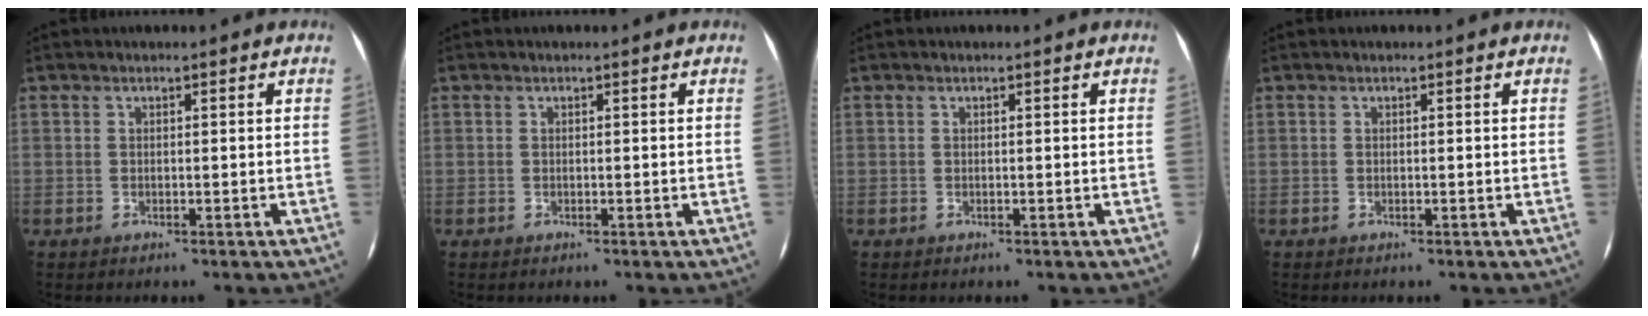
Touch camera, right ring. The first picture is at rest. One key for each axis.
{"total": 0.0}
{"total": 0.0}
{"total": 0.0}